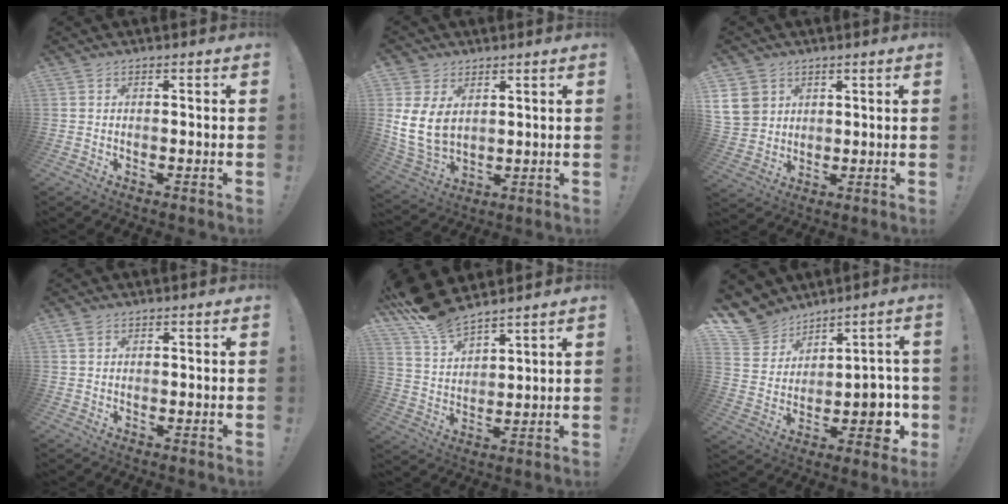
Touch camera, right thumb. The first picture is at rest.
{"total": 12.1, "force": [3.1, 9.0, 7.6], "torque": [-0.152, -0.020, 0.066]}
{"total": 9.2, "force": [4.0, 7.6, 3.2], "torque": [-0.053, -0.018, 0.083]}
{"total": 2.2, "force": [1.4, 1.2, 1.1], "torque": [-0.017, -0.001, 0.026]}
{"total": 11.1, "force": [10.2, 3.4, 2.8], "torque": [-0.066, -0.082, 0.189]}
{"total": 12.0, "force": [5.4, 9.5, 4.9], "torque": [-0.076, -0.039, 0.124]}